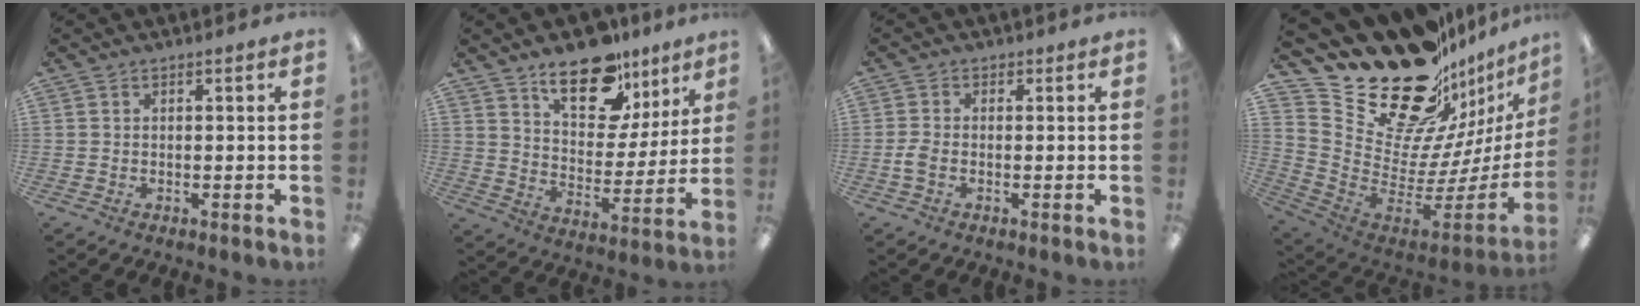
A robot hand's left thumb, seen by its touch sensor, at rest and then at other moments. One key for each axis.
{"total": 16.8, "fx": 11.9, "fy": 8.1, "fz": 8.7, "tx": -0.128, "ty": -0.072, "tz": 0.208}
{"total": 3.1, "fx": -0.9, "fy": 2.0, "fz": 2.1, "tx": -0.049, "ty": 0.002, "tz": -0.019}
{"total": 29.5, "fx": 21.1, "fy": 15.3, "fz": 13.8, "tx": -0.214, "ty": -0.175, "tz": 0.409}